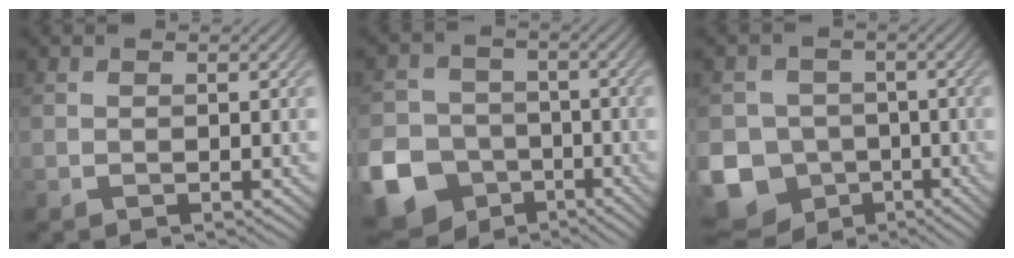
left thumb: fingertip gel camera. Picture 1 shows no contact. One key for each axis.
{"total": 15.0, "fx": -7.2, "fy": 12.3, "fz": 4.7, "tx": -0.145, "ty": -0.060, "tz": -0.134}
{"total": 12.0, "fx": -4.9, "fy": 10.3, "fz": 3.5, "tx": -0.112, "ty": -0.044, "tz": -0.103}